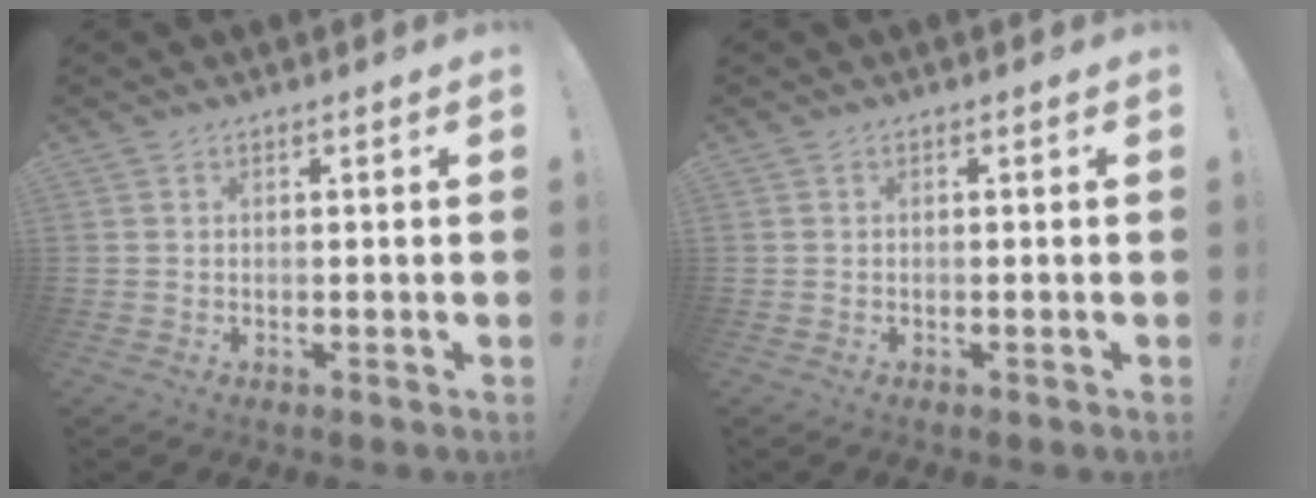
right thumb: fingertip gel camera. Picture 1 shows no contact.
{"total": 0.5, "force": [-0.5, 0.0, 0.3], "torque": [-0.008, 0.000, -0.007]}